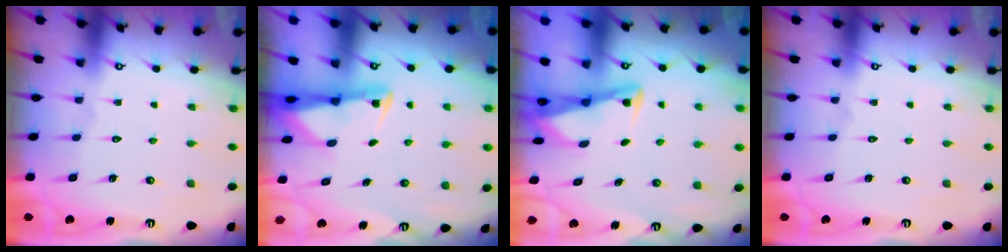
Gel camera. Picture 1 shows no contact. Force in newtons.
{"total": 2.4, "press": 2.3, "slide": 0.5}
{"total": 2.9, "press": 2.8, "slide": 0.4}
{"total": 0.0}